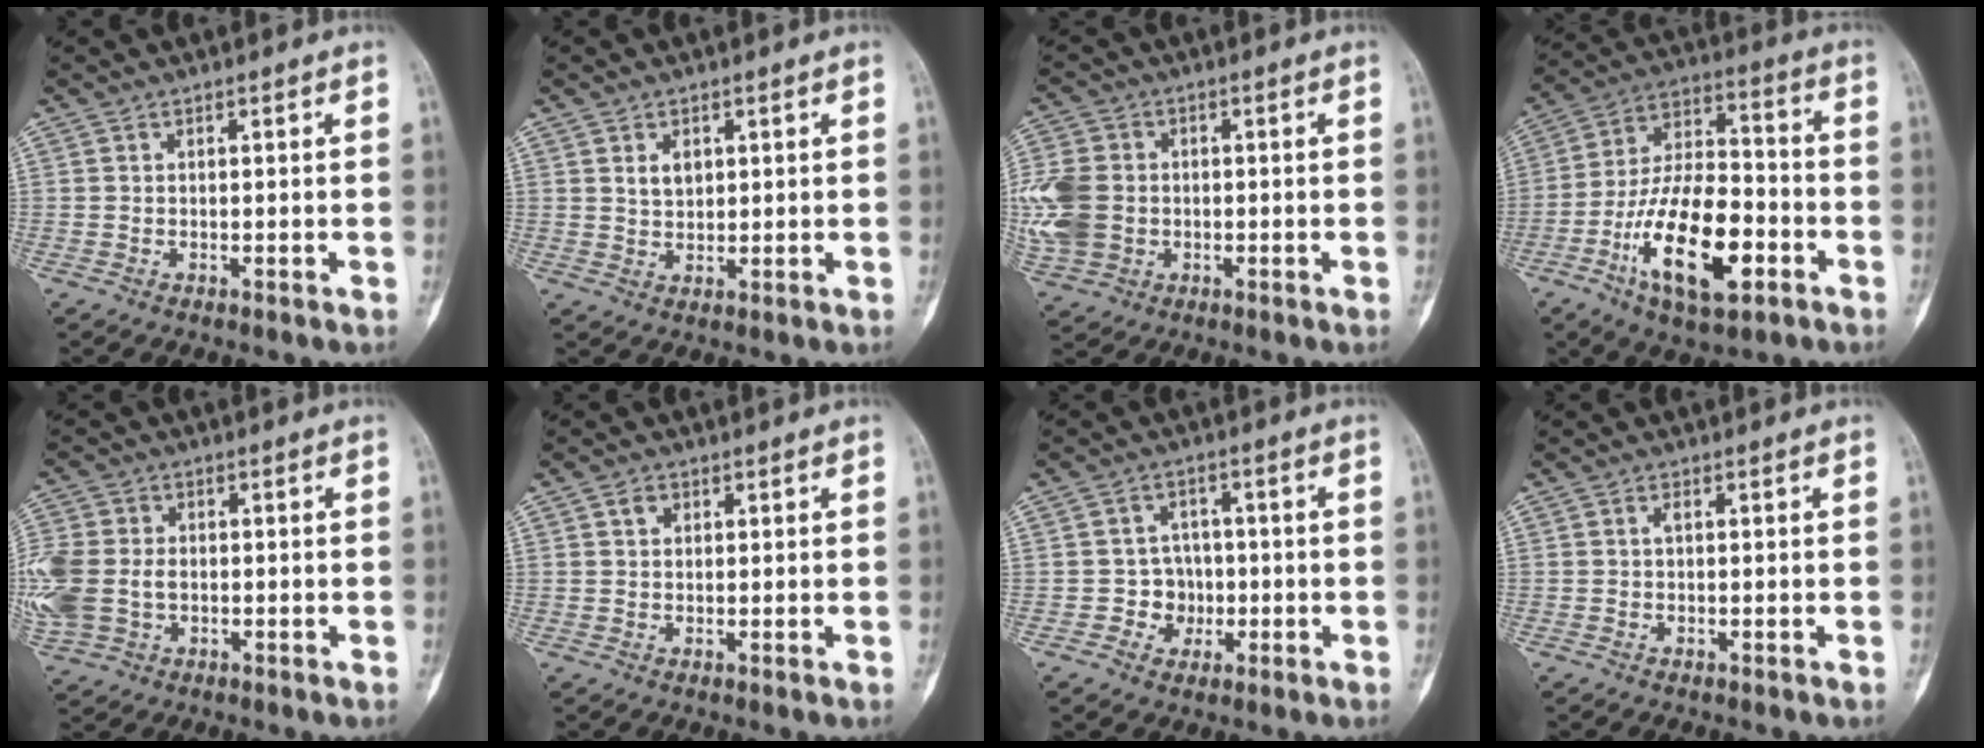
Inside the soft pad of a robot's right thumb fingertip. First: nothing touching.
{"total": 3.1, "force": [1.2, 2.1, 2.0], "torque": [-0.022, -0.008, 0.023]}
{"total": 13.9, "force": [-0.6, 11.2, 8.2], "torque": [-0.210, 0.005, -0.002]}
{"total": 19.7, "force": [-7.6, 8.8, 15.9], "torque": [-0.268, 0.041, -0.130]}
{"total": 15.3, "force": [-1.3, 11.8, 9.6], "torque": [-0.272, 0.007, -0.015]}
{"total": 1.9, "force": [0.8, 1.4, 0.9], "torque": [-0.010, 0.000, 0.011]}
{"total": 5.0, "force": [-1.1, 4.7, 1.2], "torque": [0.021, 0.016, -0.020]}
{"total": 0.7, "force": [0.2, 0.2, 0.7], "torque": [-0.012, 0.000, 0.000]}